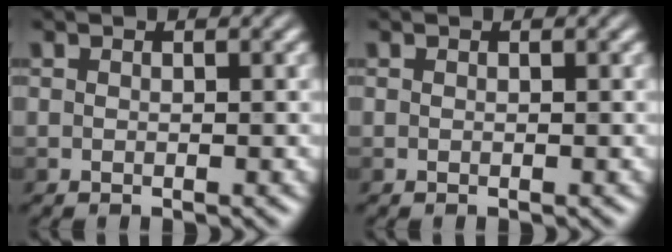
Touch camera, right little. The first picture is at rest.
{"total": 0.0}